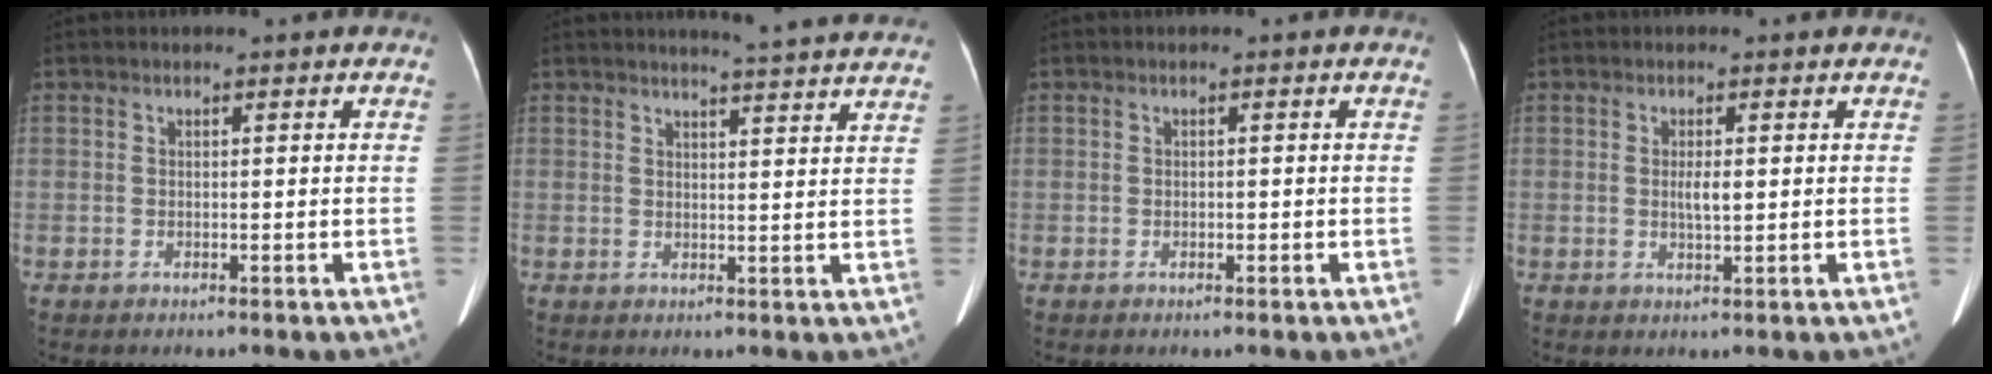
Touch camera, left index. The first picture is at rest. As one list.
[{"total": 11.4, "force": [10.8, -0.4, 3.5], "torque": [-0.046, -0.026, 0.112]}, {"total": 0.7, "force": [-0.2, 0.4, 0.5], "torque": [-0.006, 0.002, -0.004]}, {"total": 2.2, "force": [0.2, 0.5, 2.1], "torque": [-0.040, -0.001, 0.005]}]